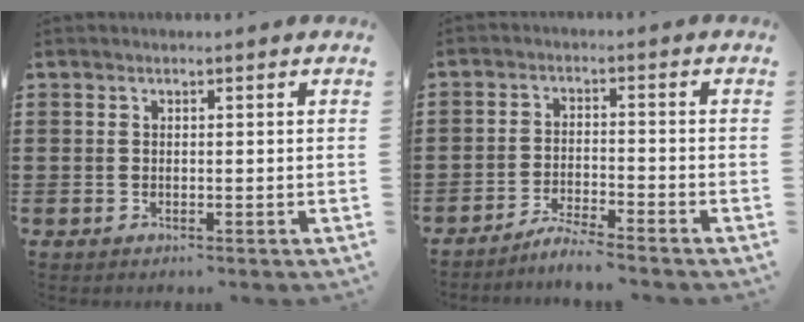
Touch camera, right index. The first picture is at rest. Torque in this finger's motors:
{"motor_torque": [-0.58, 0.39, 0.20, 0.05]}